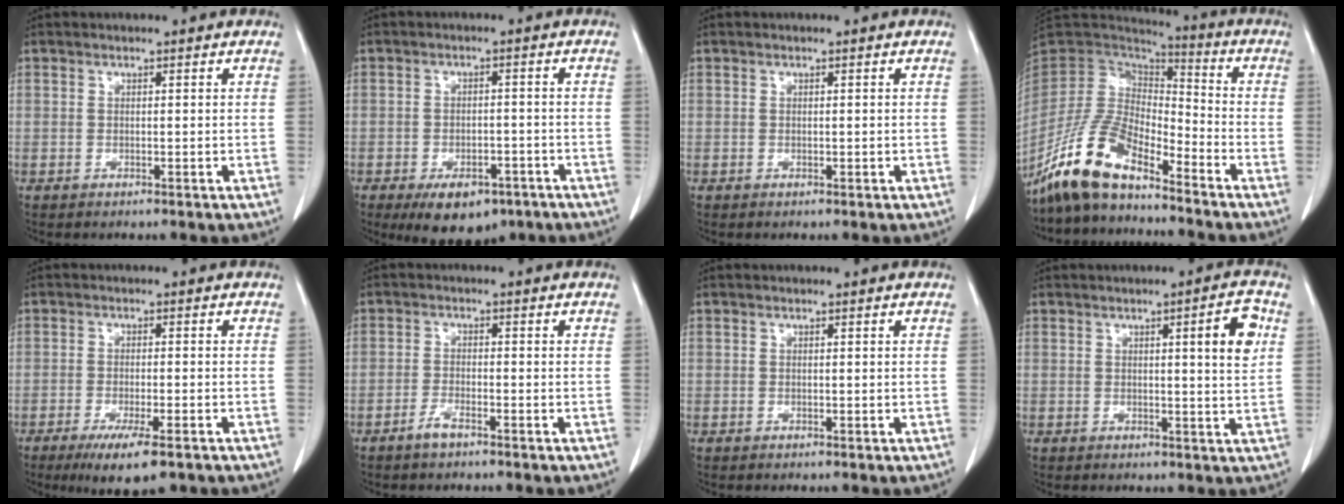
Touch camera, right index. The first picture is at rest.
{"total": 8.6, "force": [-5.7, 4.4, 4.7], "torque": [-0.066, 0.000, -0.080]}
{"total": 0.0}
{"total": 13.1, "force": [-10.1, 4.1, 7.3], "torque": [-0.155, 0.009, -0.196]}
{"total": 8.0, "force": [-5.2, 1.1, 5.9], "torque": [-0.091, -0.020, -0.075]}
{"total": 2.4, "force": [-1.8, 0.3, 1.4], "torque": [-0.034, -0.003, -0.036]}
{"total": 0.0}
{"total": 5.5, "force": [1.6, 0.4, 5.2], "torque": [-0.069, -0.002, 0.019]}